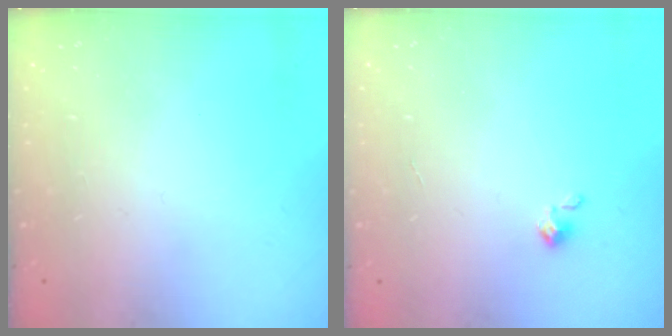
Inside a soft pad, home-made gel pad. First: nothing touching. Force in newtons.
{"total": 1.1, "press": 1.1, "slide": 0.2}